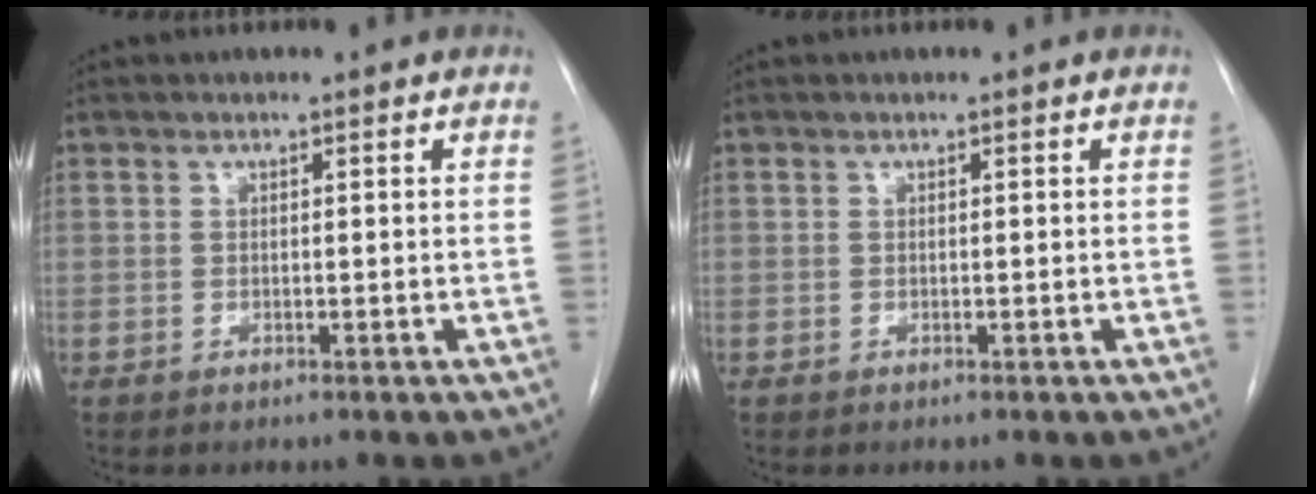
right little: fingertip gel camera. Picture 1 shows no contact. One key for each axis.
{"total": 0.0}